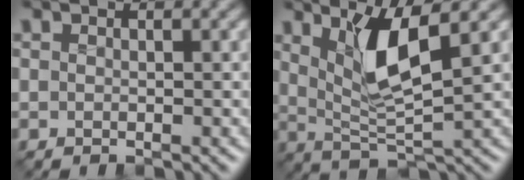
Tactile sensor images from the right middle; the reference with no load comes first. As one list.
[{"total": 5.2, "force": [2.0, 1.1, 4.7], "torque": [-0.093, -0.013, 0.041]}]